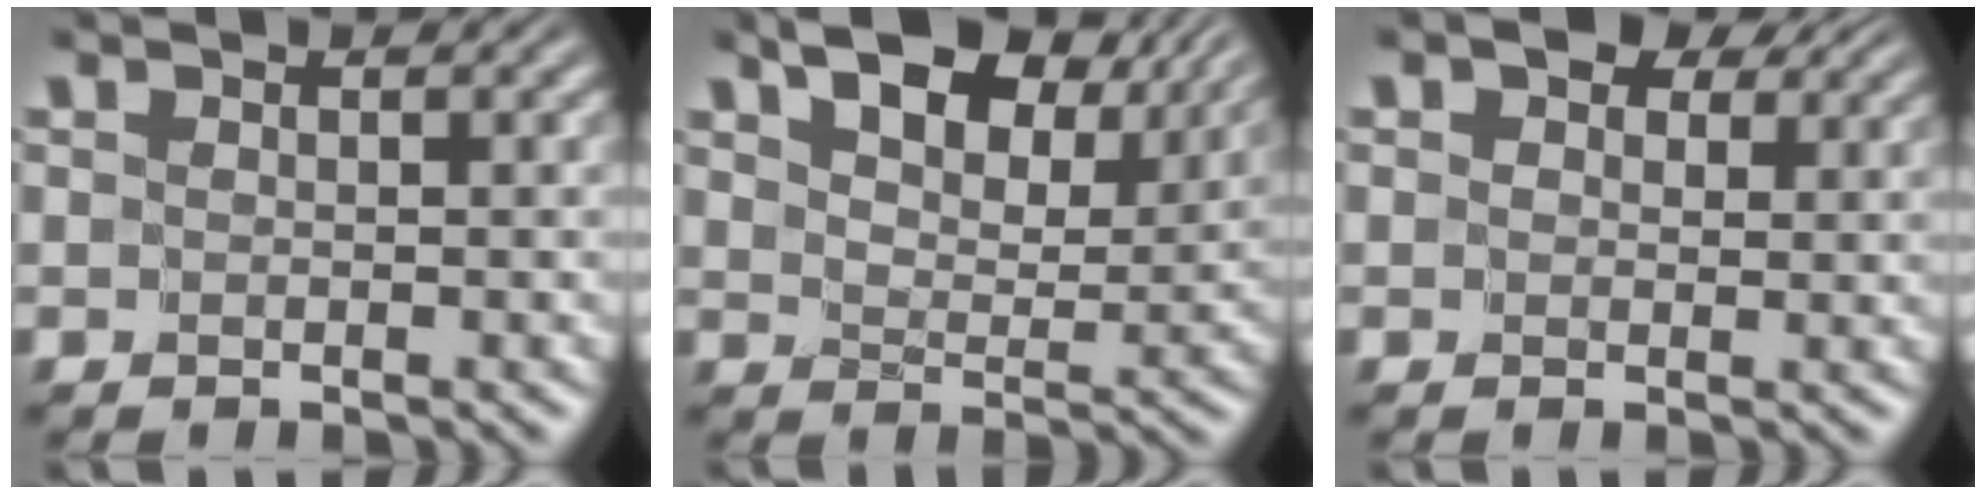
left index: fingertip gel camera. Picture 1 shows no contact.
{"total": 8.6, "force": [5.9, 3.9, 4.8], "torque": [-0.091, 0.014, 0.095]}
{"total": 3.4, "force": [1.9, 1.9, 2.0], "torque": [-0.027, 0.001, 0.018]}